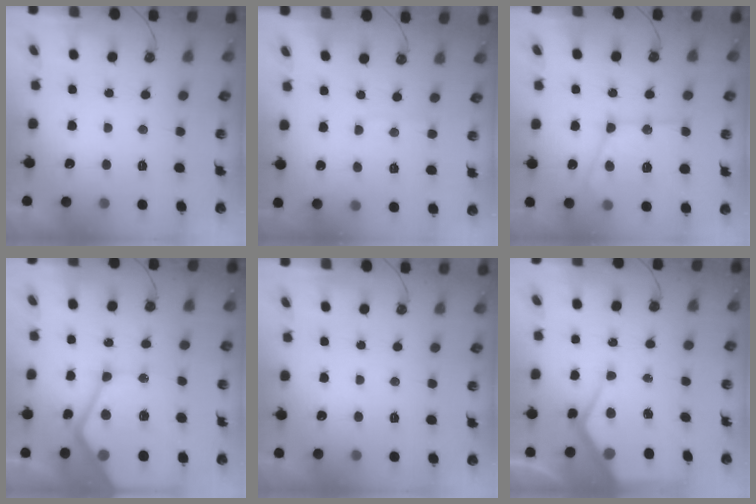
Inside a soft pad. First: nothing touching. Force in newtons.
{"total": 2.5, "press": 2.5, "slide": 0.4}
{"total": 18.4, "press": 18.4, "slide": 1.3}
{"total": 25.3, "press": 25.2, "slide": 2.8}
{"total": 0.0}
{"total": 11.5, "press": 11.4, "slide": 1.3}